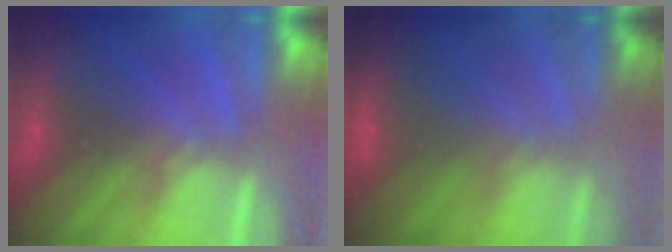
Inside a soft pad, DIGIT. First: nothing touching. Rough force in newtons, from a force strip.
{"total": 2.9}